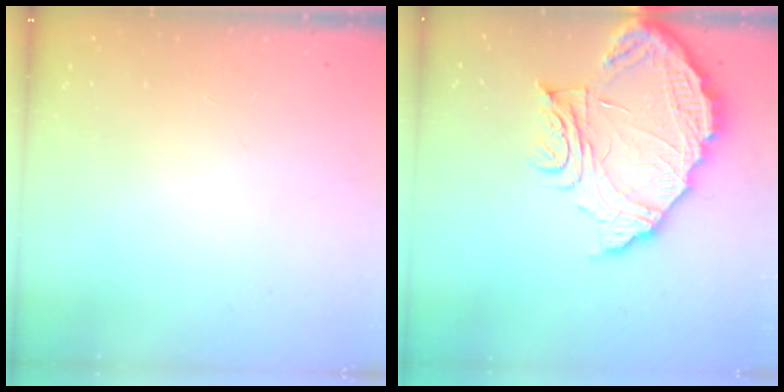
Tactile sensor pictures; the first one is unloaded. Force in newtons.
{"total": 17.1, "press": 17.0, "slide": 1.5}